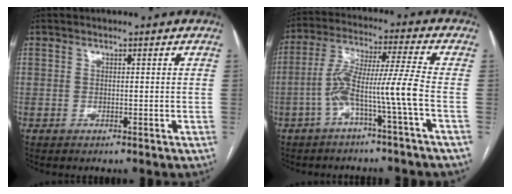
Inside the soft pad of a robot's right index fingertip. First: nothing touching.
{"total": 9.3, "force": [-3.5, -1.4, 8.6], "torque": [-0.173, 0.026, -0.064]}